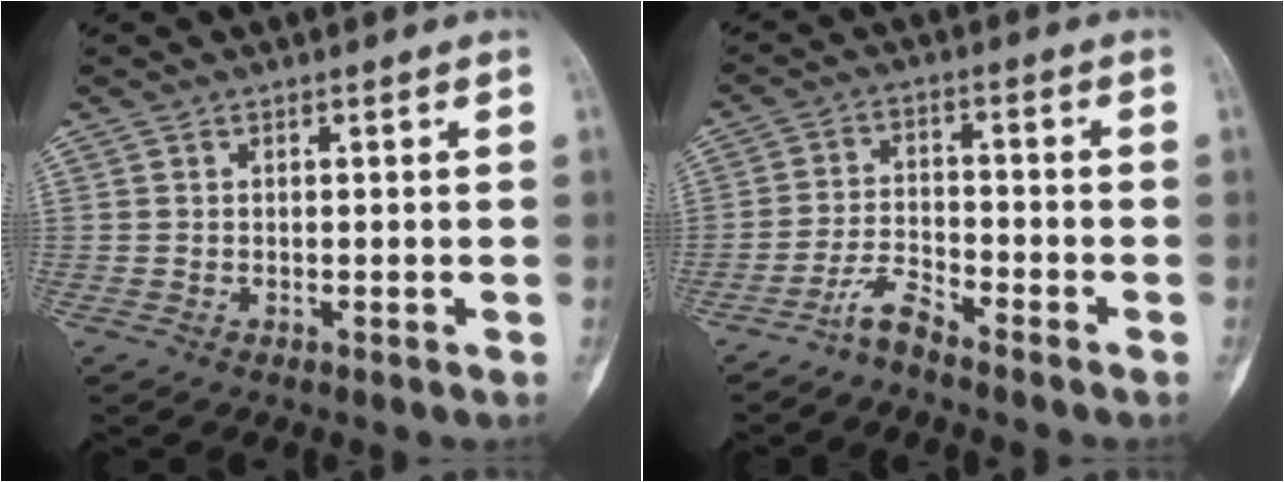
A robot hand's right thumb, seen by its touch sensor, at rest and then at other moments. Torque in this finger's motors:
{"motor_torque": [1.02, -0.05, 0.24, -0.76, 0.13]}